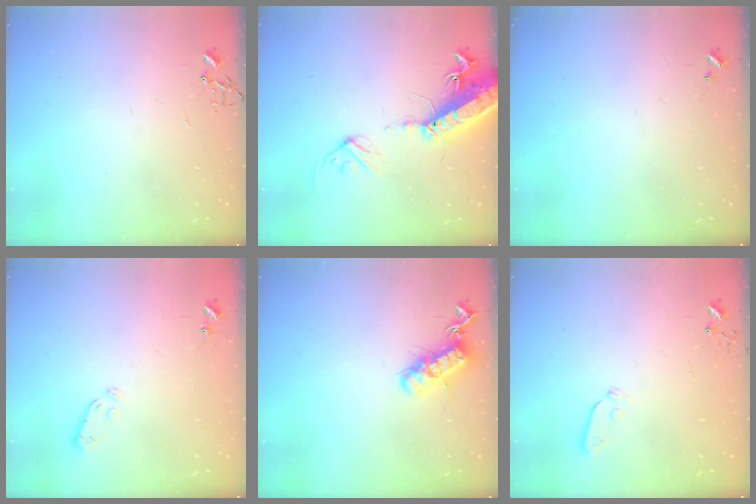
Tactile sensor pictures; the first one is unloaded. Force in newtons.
{"total": 17.8, "press": 17.4, "slide": 4.0}
{"total": 0.0}
{"total": 3.0, "press": 2.9, "slide": 0.7}
{"total": 14.3, "press": 14.3, "slide": 1.0}
{"total": 4.0, "press": 3.8, "slide": 0.9}